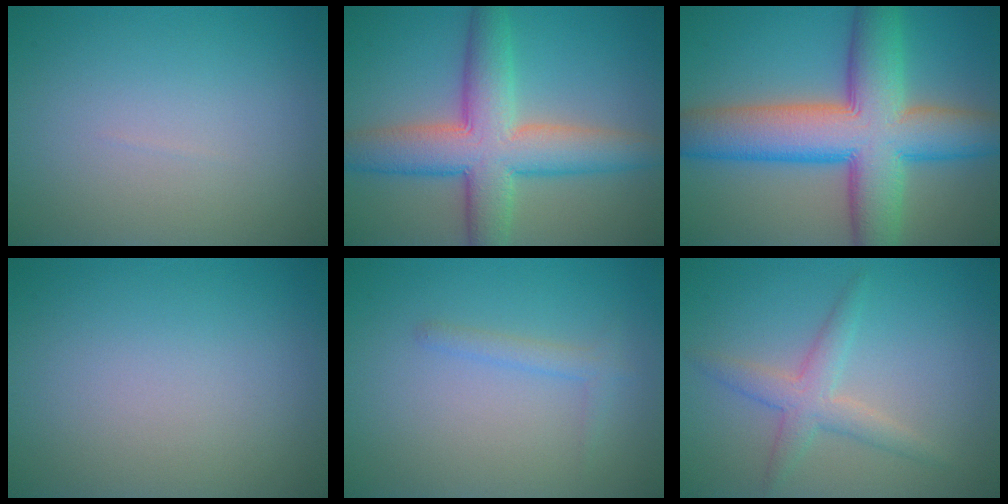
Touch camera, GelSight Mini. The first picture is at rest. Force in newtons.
{"total": 8.6, "press": 8.6, "slide": 0.2}
{"total": 12.3, "press": 12.3, "slide": 0.3}
{"total": 0.0}
{"total": 1.3, "press": 1.3, "slide": 0.0}
{"total": 3.0, "press": 3.0, "slide": 0.1}